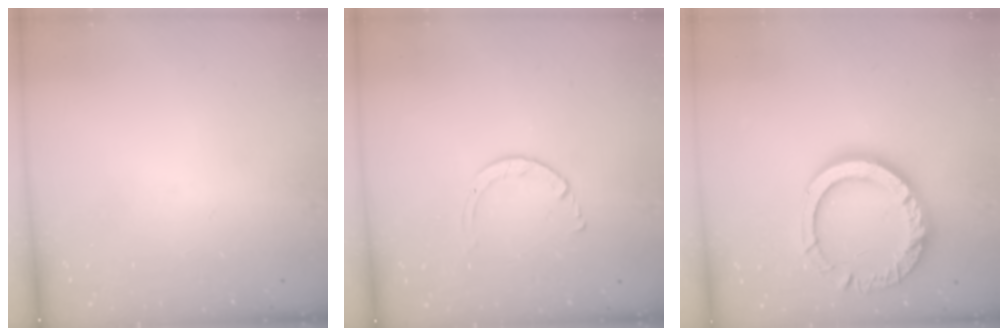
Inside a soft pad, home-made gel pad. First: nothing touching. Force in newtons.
{"total": 2.9, "press": 2.9, "slide": 0.2}
{"total": 16.7, "press": 16.7, "slide": 1.4}